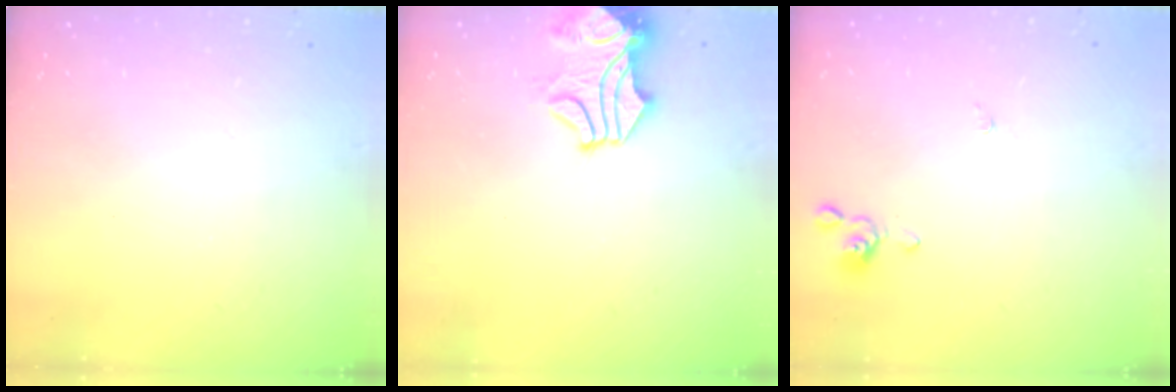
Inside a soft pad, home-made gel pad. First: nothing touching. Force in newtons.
{"total": 1.7, "press": 1.2, "slide": 1.2}
{"total": 0.0}